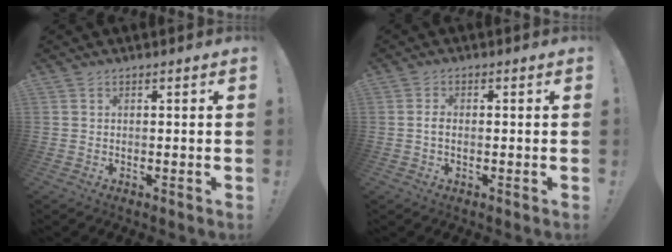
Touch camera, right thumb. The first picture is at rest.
{"total": 2.0, "force": [-0.4, 0.9, 1.7], "torque": [-0.031, 0.004, -0.006]}